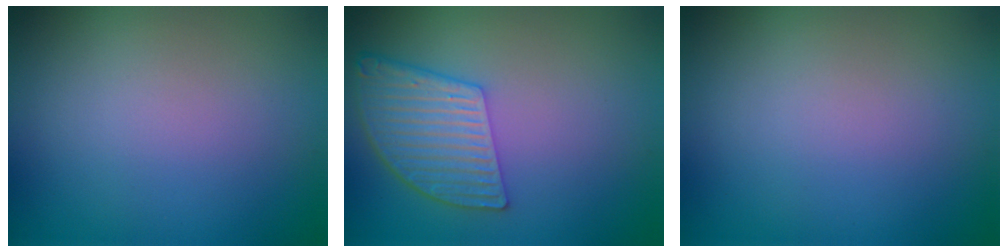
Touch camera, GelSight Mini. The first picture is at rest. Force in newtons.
{"total": 5.3, "press": 4.1, "slide": 3.3}
{"total": 0.0}